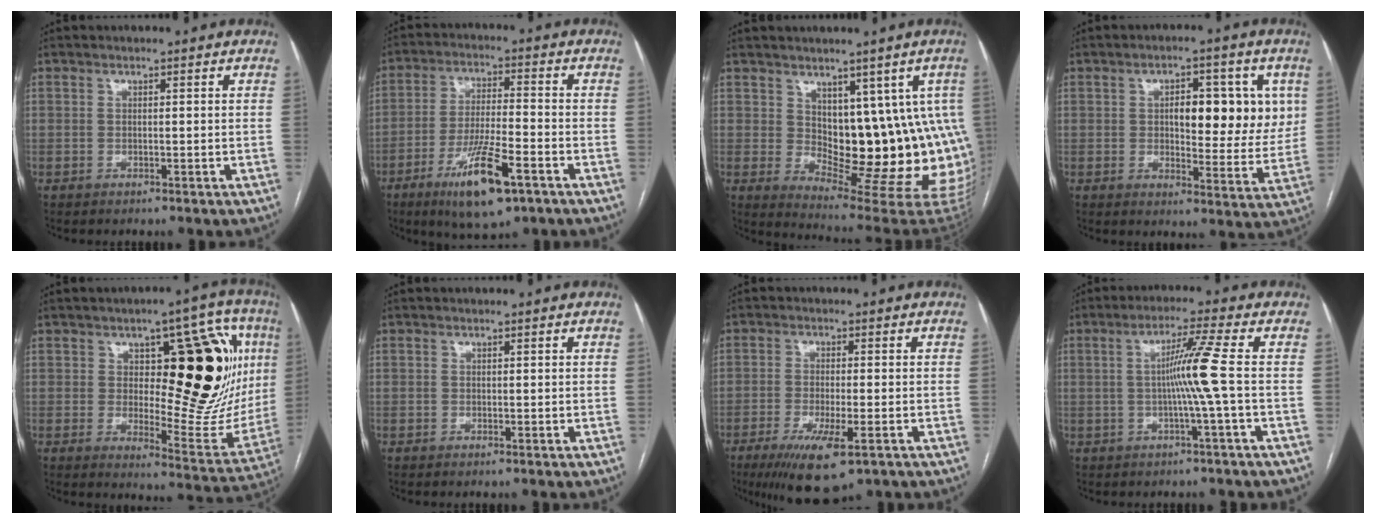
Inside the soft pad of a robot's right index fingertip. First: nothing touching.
{"total": 12.6, "force": [-6.7, 2.3, 10.4], "torque": [-0.194, -0.019, -0.112]}
{"total": 13.8, "force": [4.1, 7.6, 10.8], "torque": [-0.115, -0.009, 0.078]}
{"total": 11.3, "force": [2.7, 5.0, 9.8], "torque": [-0.120, 0.012, 0.042]}
{"total": 24.1, "force": [4.8, 9.4, 21.7], "torque": [-0.273, 0.021, 0.081]}
{"total": 0.0}
{"total": 9.8, "force": [-5.4, 1.9, 7.9], "torque": [-0.140, -0.025, -0.084]}
{"total": 6.6, "force": [-0.6, -2.0, 6.2], "torque": [-0.111, 0.005, -0.006]}